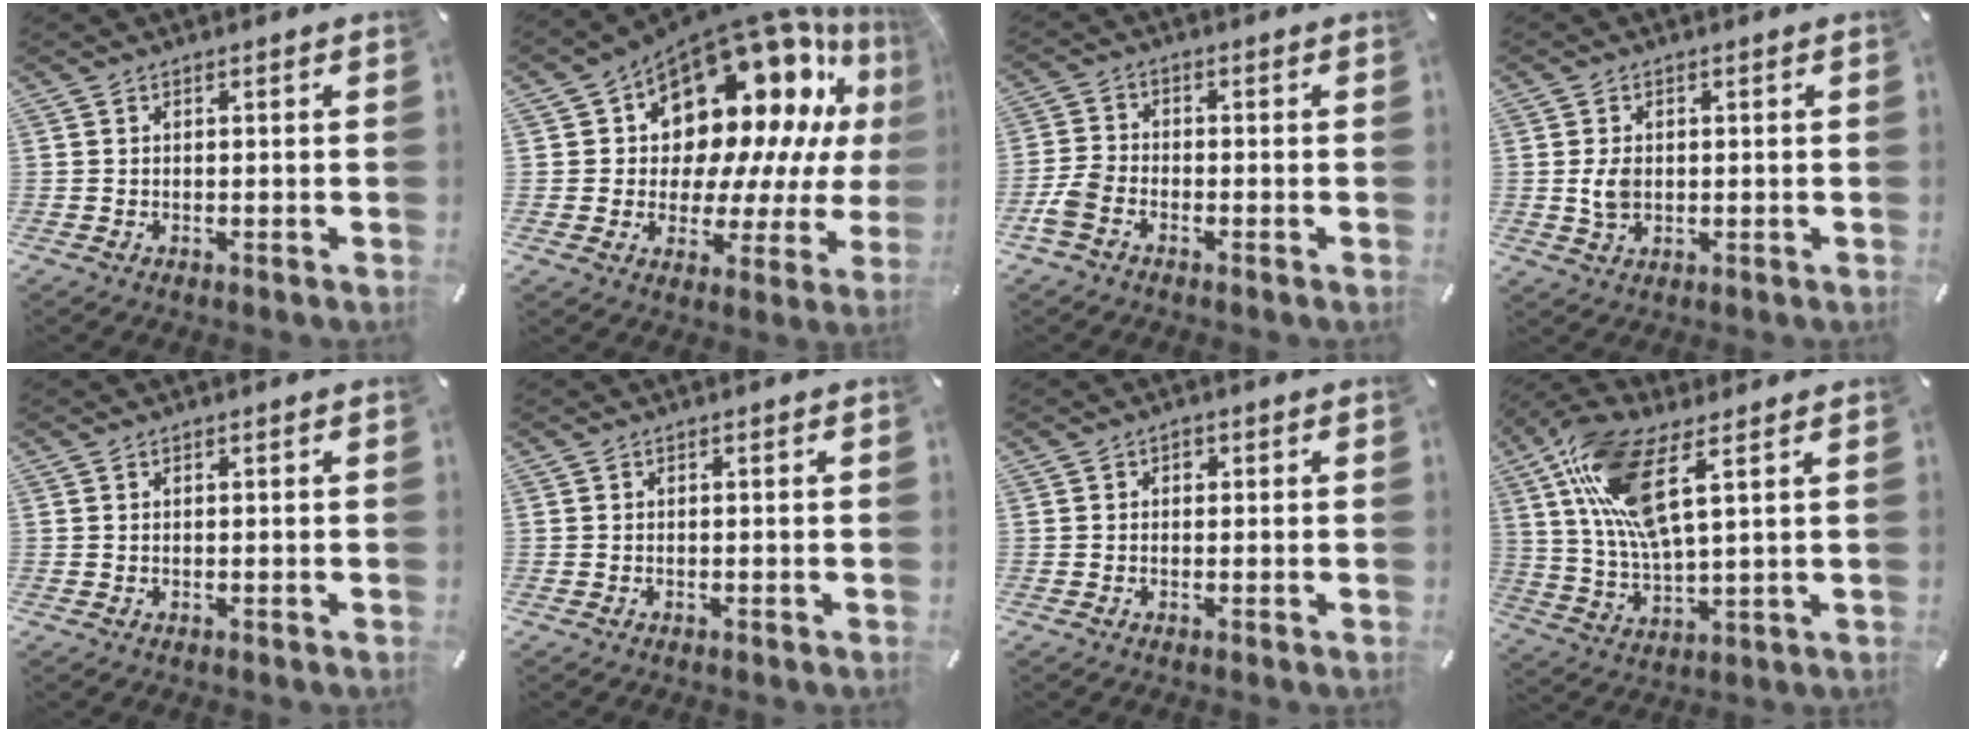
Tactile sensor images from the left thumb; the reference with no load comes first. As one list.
[{"total": 18.7, "force": [11.6, 10.5, 10.2], "torque": [-0.141, -0.113, 0.203]}, {"total": 4.8, "force": [-2.4, 3.0, 2.8], "torque": [-0.070, 0.007, -0.050]}, {"total": 4.3, "force": [0.3, 3.0, 3.1], "torque": [-0.075, 0.001, 0.003]}, {"total": 0.0}, {"total": 0.0}, {"total": 1.1, "force": [0.2, 1.0, 0.4], "torque": [0.000, 0.004, -0.001]}, {"total": 15.5, "force": [7.4, 5.1, 12.6], "torque": [-0.277, -0.021, 0.129]}]